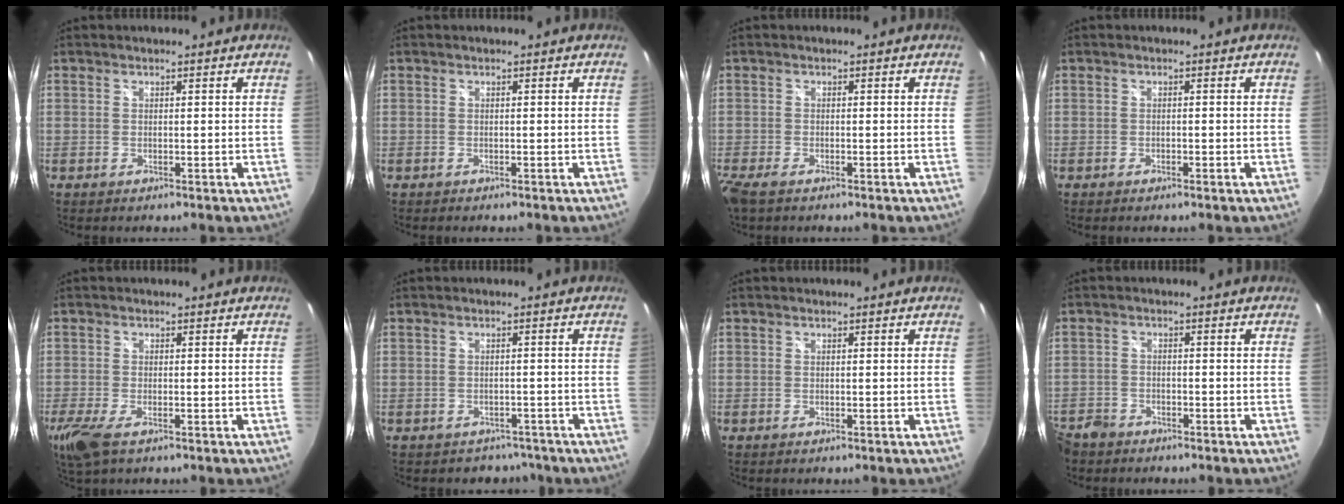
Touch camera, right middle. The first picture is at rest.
{"total": 0.6, "force": [-0.5, 0.2, 0.1], "torque": [-0.004, -0.003, -0.010]}
{"total": 4.1, "force": [-3.0, 1.6, 2.4], "torque": [-0.062, -0.017, -0.060]}
{"total": 0.6, "force": [-0.5, 0.1, 0.3], "torque": [-0.006, 0.000, -0.012]}
{"total": 5.5, "force": [-3.1, 1.9, 4.1], "torque": [-0.096, -0.022, -0.057]}
{"total": 4.8, "force": [-3.8, 2.9, 0.4], "torque": [-0.008, 0.006, -0.047]}
{"total": 0.0}
{"total": 6.5, "force": [-4.8, 4.1, 1.5], "torque": [-0.061, -0.004, -0.092]}